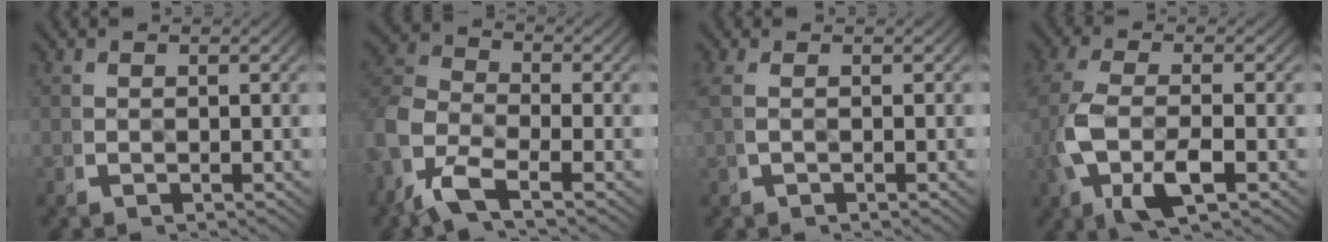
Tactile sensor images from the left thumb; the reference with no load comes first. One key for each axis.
{"total": 7.2, "fx": -1.4, "fy": 4.9, "fz": 5.1, "tx": -0.122, "ty": -0.020, "tz": -0.029}
{"total": 1.1, "fx": 0.1, "fy": -0.2, "fz": 1.0, "tx": -0.034, "ty": 0.003, "tz": 0.007}
{"total": 7.0, "fx": -0.6, "fy": 3.3, "fz": 6.1, "tx": -0.161, "ty": -0.019, "tz": 0.001}